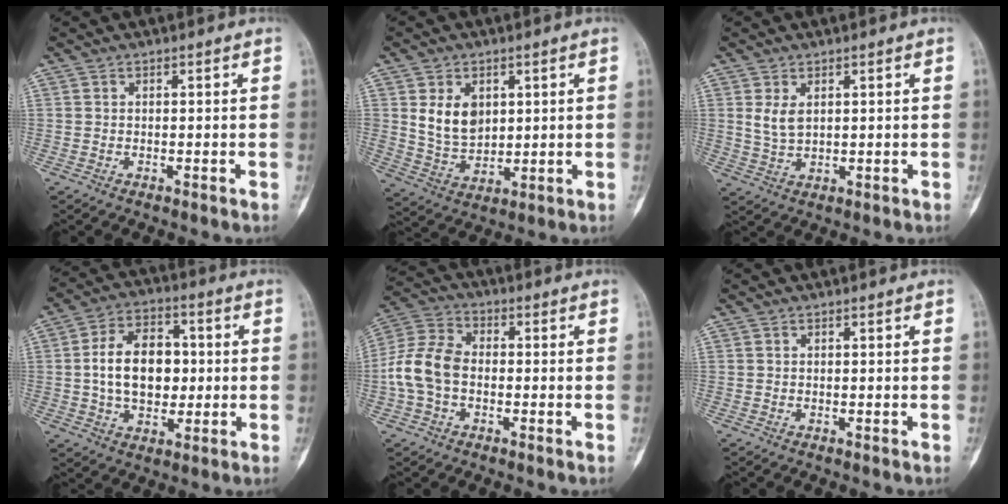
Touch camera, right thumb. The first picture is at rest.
{"total": 8.5, "force": [2.5, 6.0, 5.4], "torque": [-0.073, -0.019, 0.060]}
{"total": 3.8, "force": [1.3, 2.1, 2.8], "torque": [-0.052, -0.008, 0.035]}
{"total": 13.4, "force": [0.3, 9.0, 10.0], "torque": [-0.144, 0.016, 0.005]}
{"total": 10.2, "force": [-1.5, 7.0, 7.2], "torque": [-0.147, 0.030, -0.041]}
{"total": 0.0}